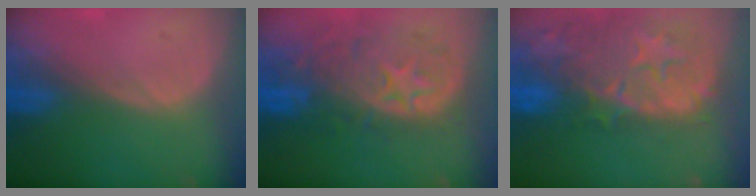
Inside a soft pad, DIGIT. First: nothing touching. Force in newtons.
{"total": 11.1, "press": 9.8, "slide": 5.2}
{"total": 14.7, "press": 11.7, "slide": 8.9}